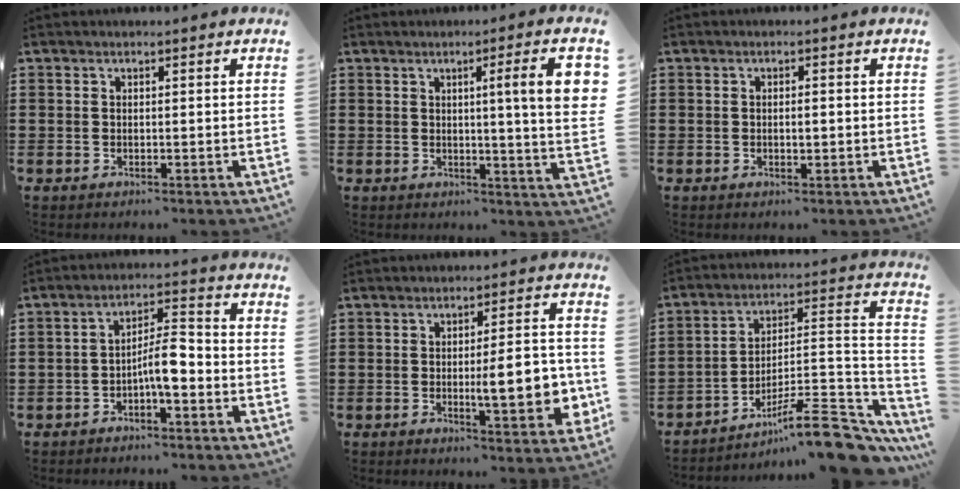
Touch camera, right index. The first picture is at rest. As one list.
[{"total": 8.6, "force": [2.4, 0.2, 8.3], "torque": [-0.130, -0.007, 0.031]}, {"total": 1.6, "force": [-0.1, 0.5, 1.5], "torque": [-0.027, 0.000, -0.003]}, {"total": 5.8, "force": [-2.2, 1.8, 5.1], "torque": [-0.091, 0.011, -0.043]}, {"total": 9.5, "force": [-1.6, 2.7, 9.0], "torque": [-0.121, -0.008, -0.025]}, {"total": 12.6, "force": [-9.1, 3.0, 8.1], "torque": [-0.099, 0.030, -0.161]}]